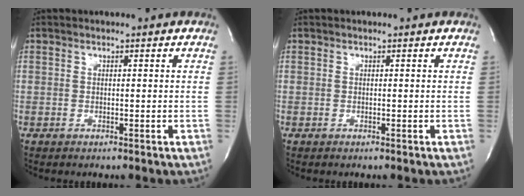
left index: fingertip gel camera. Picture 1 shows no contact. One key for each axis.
{"total": 0.0}